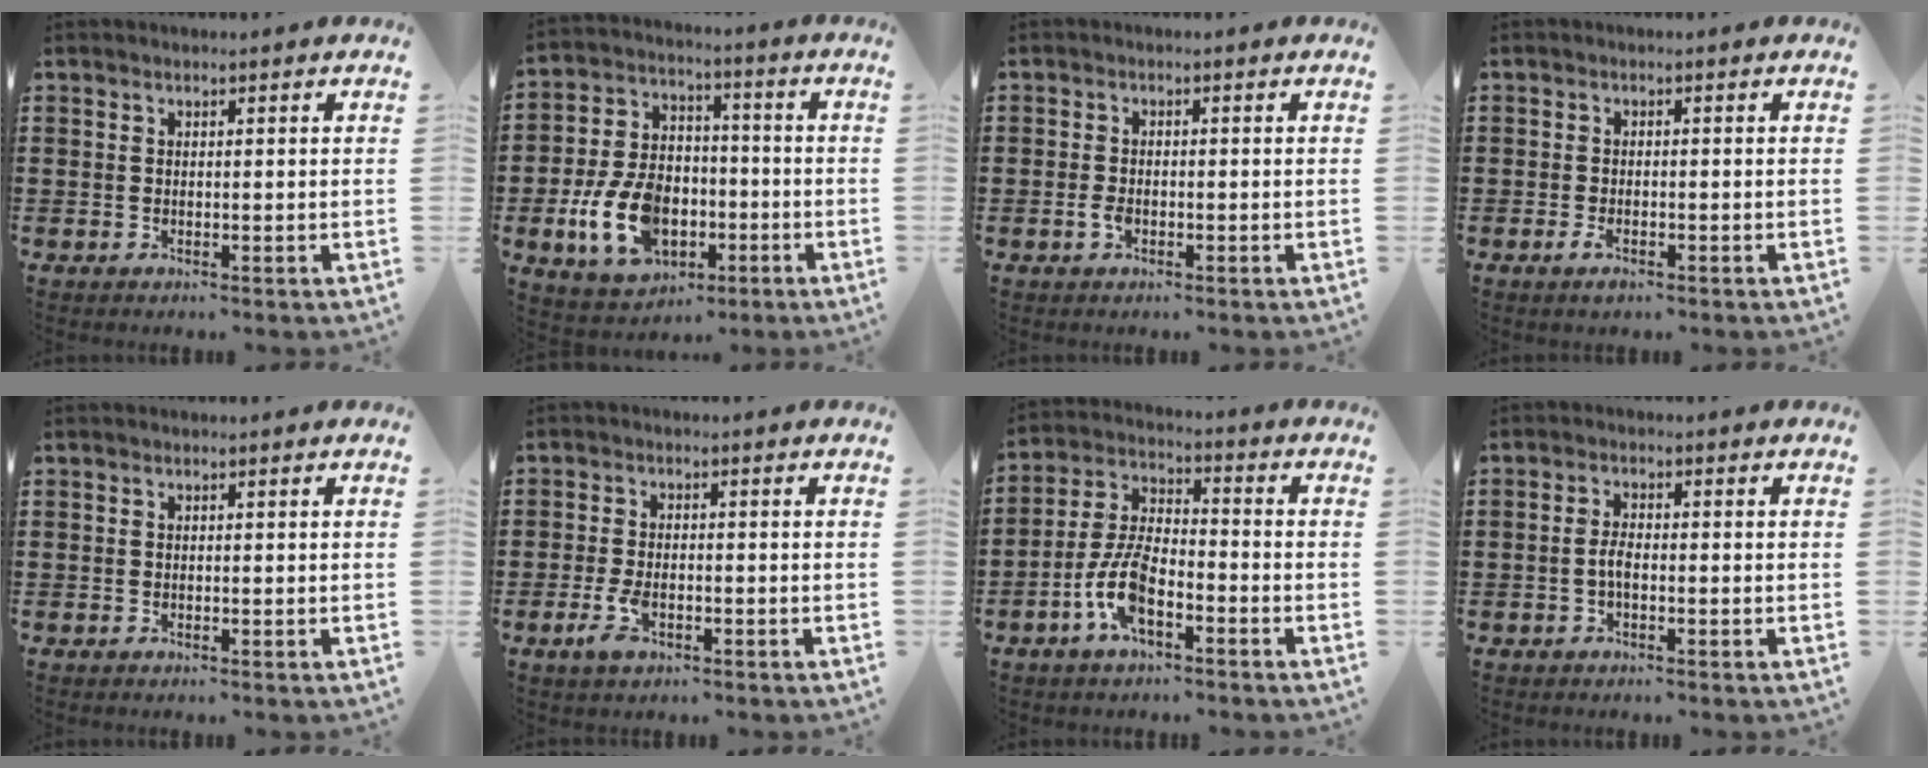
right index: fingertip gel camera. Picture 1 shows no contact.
{"total": 12.1, "force": [-3.5, 8.4, 8.0], "torque": [-0.185, 0.006, -0.061]}
{"total": 1.7, "force": [-0.7, 0.9, 1.3], "torque": [-0.035, -0.007, -0.013]}
{"total": 1.4, "force": [-0.8, 0.4, 1.1], "torque": [-0.030, -0.008, -0.017]}
{"total": 0.0}
{"total": 3.9, "force": [-1.6, 1.8, 3.1], "torque": [-0.083, -0.012, -0.035]}
{"total": 8.4, "force": [-3.8, 3.3, 6.7], "torque": [-0.161, -0.005, -0.076]}
{"total": 2.4, "force": [-0.8, 0.8, 2.1], "torque": [-0.054, -0.003, -0.020]}